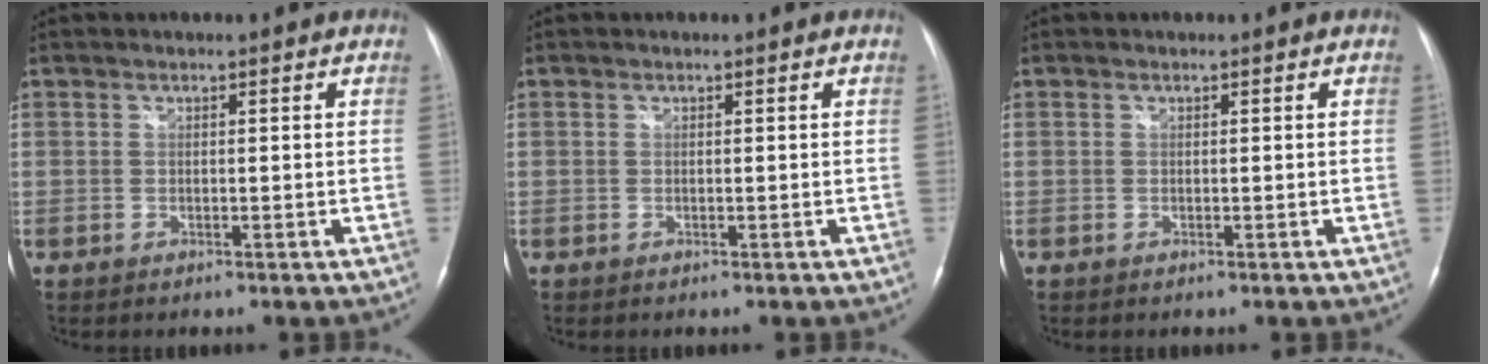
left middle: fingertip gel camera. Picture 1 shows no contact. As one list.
[{"total": 0.0}, {"total": 0.0}]